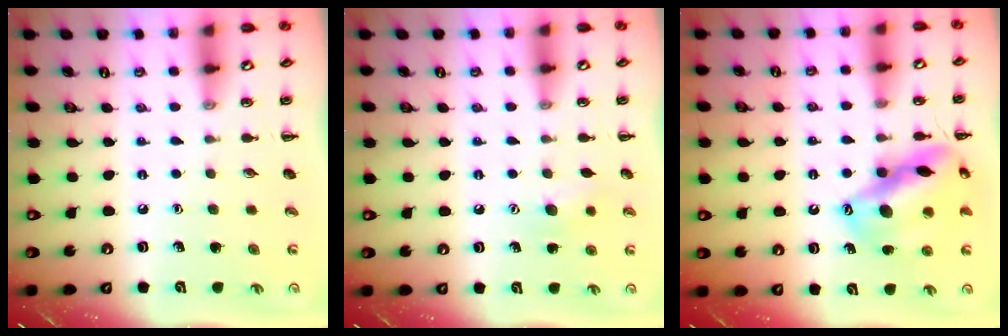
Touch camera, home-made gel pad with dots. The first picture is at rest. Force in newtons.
{"total": 8.9, "press": 8.8, "slide": 1.5}
{"total": 17.3, "press": 17.1, "slide": 2.6}